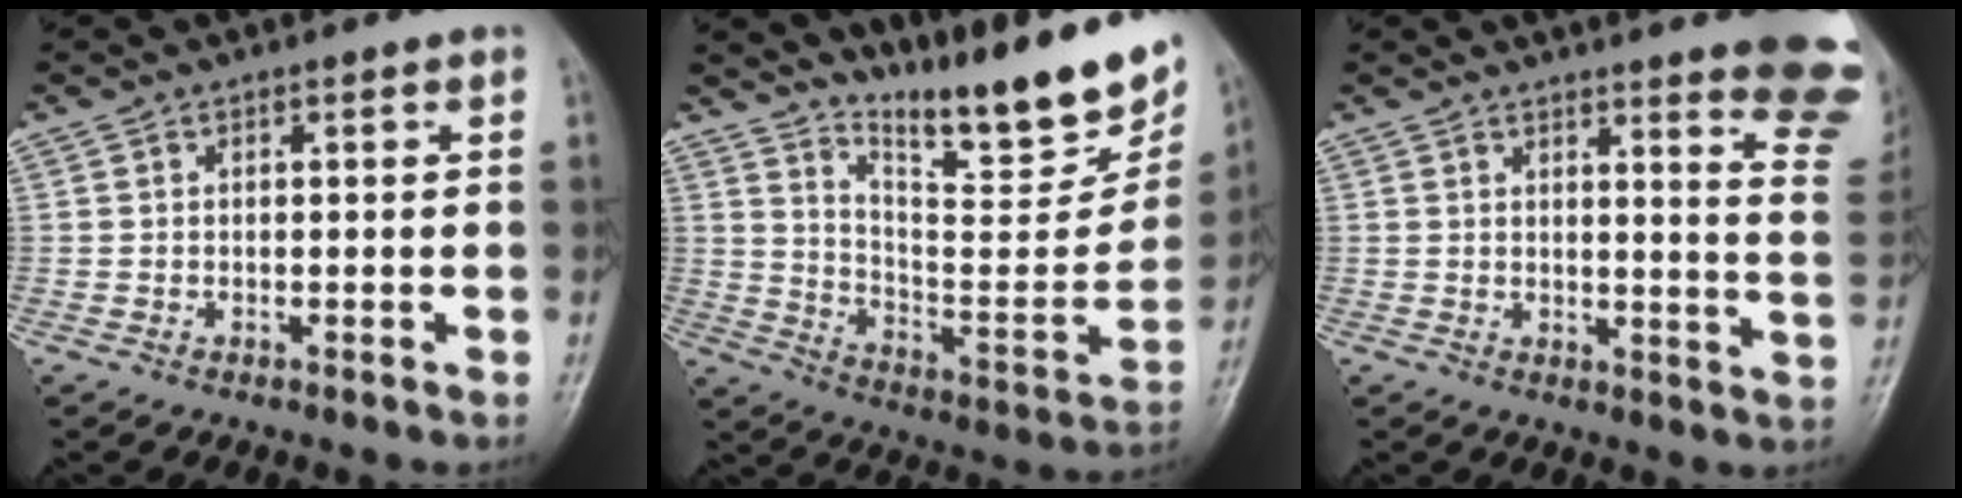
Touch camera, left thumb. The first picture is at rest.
{"total": 22.4, "force": [16.4, 4.9, 14.4], "torque": [-0.185, -0.097, 0.262]}
{"total": 15.9, "force": [12.0, 2.1, 10.3], "torque": [-0.097, -0.095, 0.123]}